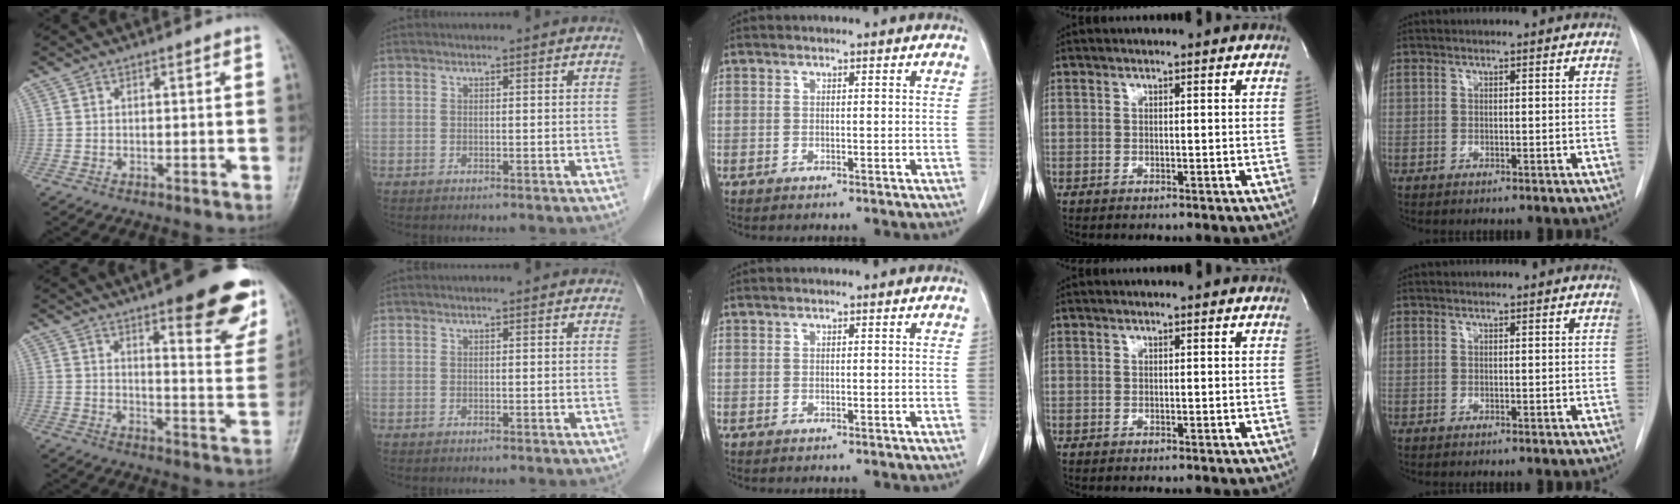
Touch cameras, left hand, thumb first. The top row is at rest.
{"thumb": {"total": 20.2, "force": [12.4, 5.6, 15.0], "torque": [-0.152, -0.055, 0.153]}, "index": {"total": 0.6, "force": [0.5, 0.2, 0.4], "torque": [-0.008, 0.003, 0.002]}}